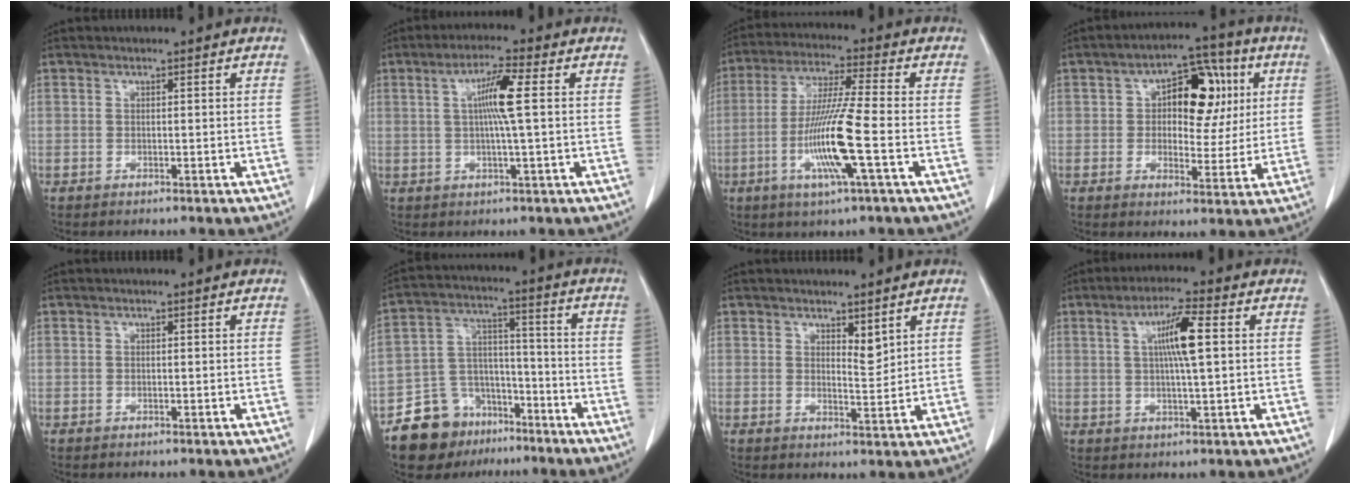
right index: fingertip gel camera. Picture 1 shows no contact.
{"total": 6.2, "force": [1.0, -0.4, 6.1], "torque": [-0.110, 0.003, 0.017]}
{"total": 11.8, "force": [-3.3, -0.5, 11.3], "torque": [-0.226, -0.013, -0.069]}
{"total": 11.0, "force": [2.5, 5.9, 8.9], "torque": [-0.118, 0.031, 0.038]}
{"total": 0.0}
{"total": 12.0, "force": [-8.5, 7.8, 3.1], "torque": [-0.060, 0.050, -0.141]}
{"total": 2.6, "force": [1.9, 0.8, 1.6], "torque": [-0.029, -0.013, 0.038]}
{"total": 6.9, "force": [1.5, 0.3, 6.8], "torque": [-0.120, 0.005, 0.025]}